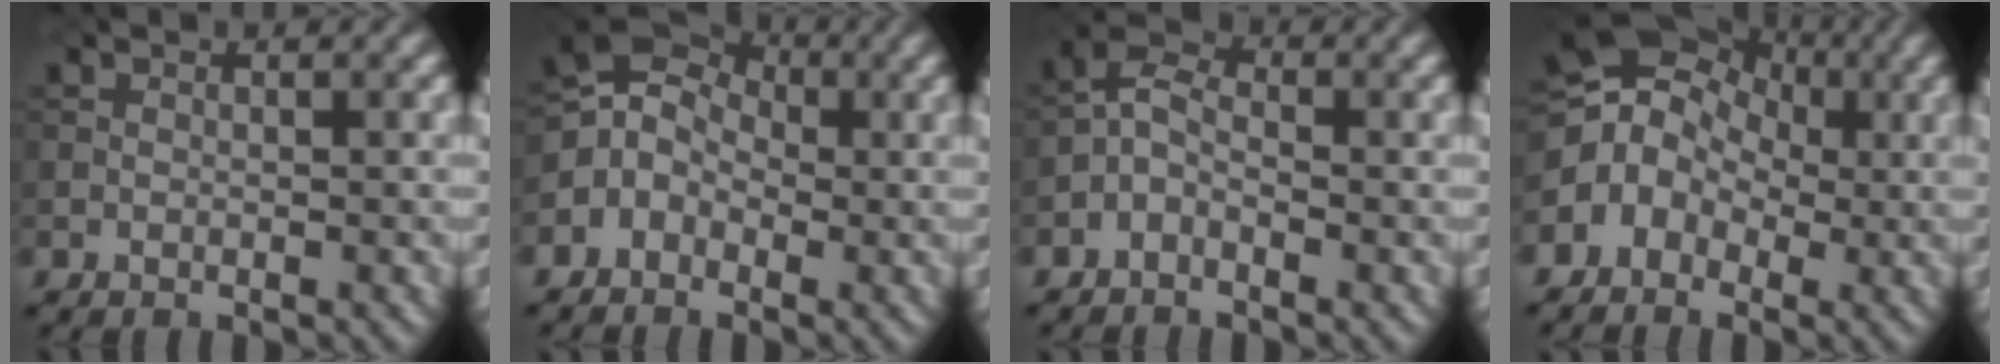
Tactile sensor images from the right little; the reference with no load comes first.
{"total": 5.0, "force": [-1.1, 4.3, 2.4], "torque": [-0.019, 0.026, -0.048]}
{"total": 2.9, "force": [-1.5, 1.8, 1.8], "torque": [-0.033, 0.012, -0.042]}
{"total": 6.8, "force": [-0.8, 5.8, 3.4], "torque": [-0.053, 0.025, -0.052]}